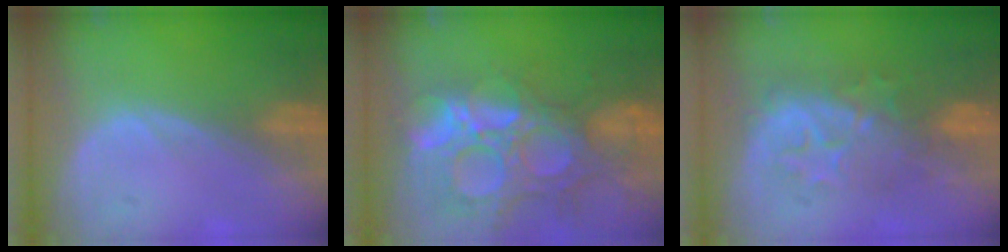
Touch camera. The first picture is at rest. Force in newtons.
{"total": 14.8, "press": 12.3, "slide": 8.2}
{"total": 8.2, "press": 8.2, "slide": 0.9}